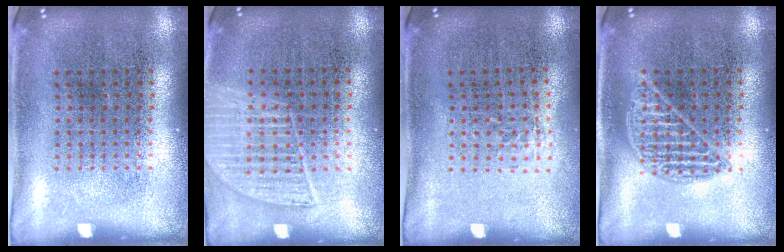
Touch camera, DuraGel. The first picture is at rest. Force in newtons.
{"total": 1.3, "press": 1.3, "slide": 0.5}
{"total": 0.5, "press": 0.4, "slide": 0.3}
{"total": 1.0, "press": 1.0, "slide": 0.1}